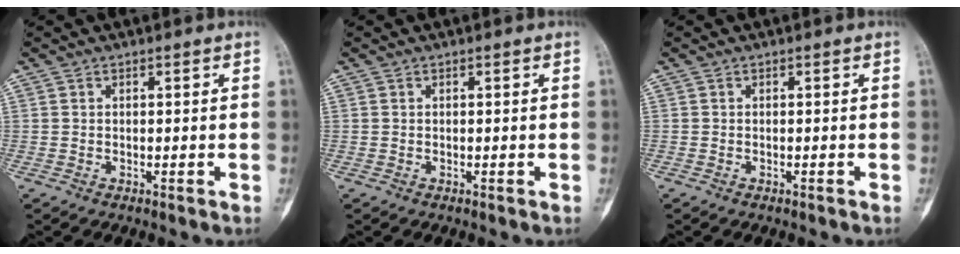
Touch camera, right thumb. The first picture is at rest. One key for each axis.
{"total": 0.0}
{"total": 0.0}